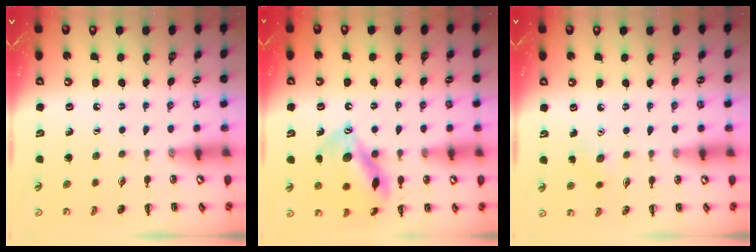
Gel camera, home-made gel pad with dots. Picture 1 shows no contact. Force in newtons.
{"total": 15.4, "press": 15.4, "slide": 0.9}
{"total": 5.2, "press": 5.0, "slide": 1.3}